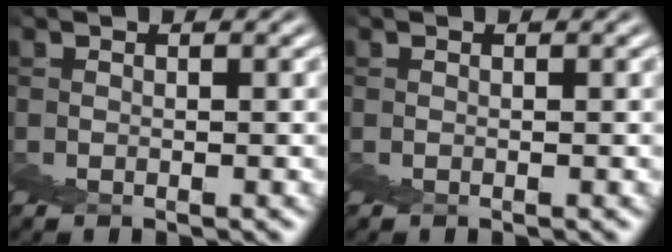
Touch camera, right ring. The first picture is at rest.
{"total": 0.0}